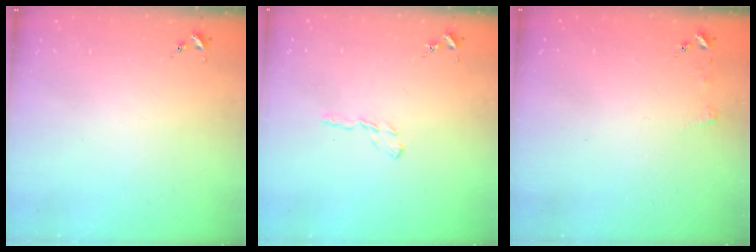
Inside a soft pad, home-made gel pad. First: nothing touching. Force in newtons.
{"total": 5.5, "press": 5.5, "slide": 0.6}
{"total": 3.4, "press": 3.3, "slide": 0.3}